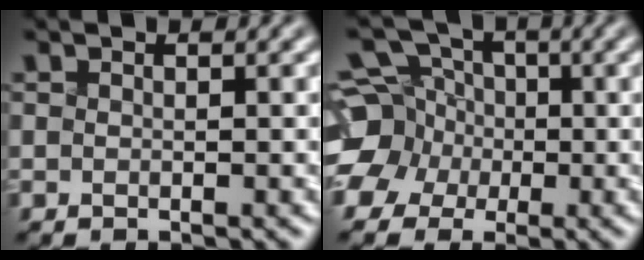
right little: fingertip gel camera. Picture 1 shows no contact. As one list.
[{"total": 9.2, "force": [-1.3, 8.3, 3.8], "torque": [-0.109, 0.027, -0.056]}]